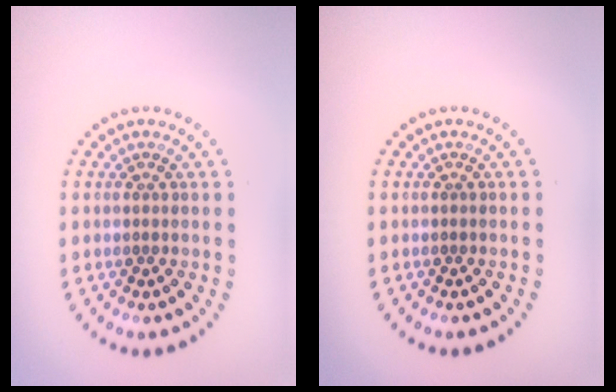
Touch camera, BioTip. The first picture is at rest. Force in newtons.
{"total": 0.0}